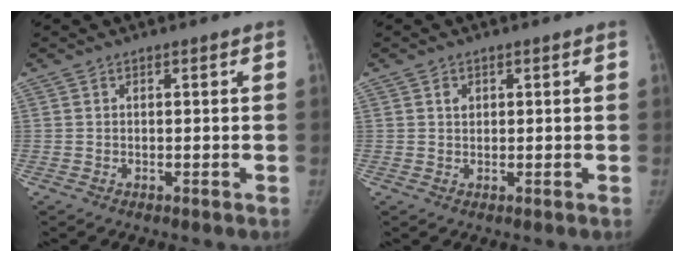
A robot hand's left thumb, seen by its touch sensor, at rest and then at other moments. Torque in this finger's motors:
{"motor_torque": [0.32, 0.07, 0.19, -0.27, 0.08]}